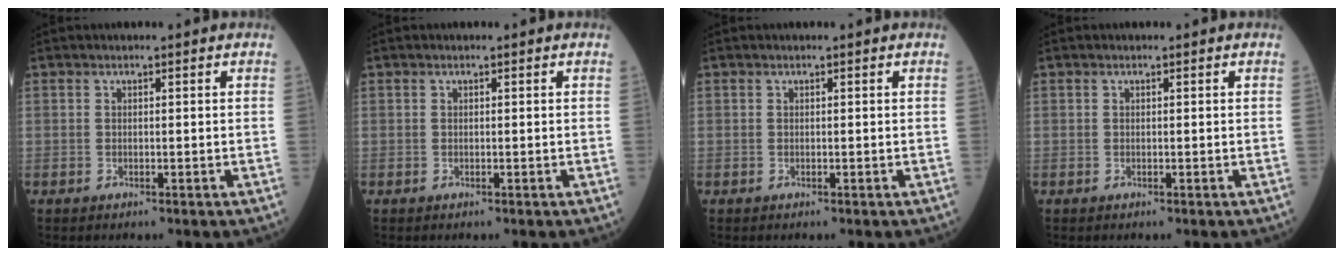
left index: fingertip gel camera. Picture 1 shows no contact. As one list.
[{"total": 0.0}, {"total": 0.0}, {"total": 0.0}]